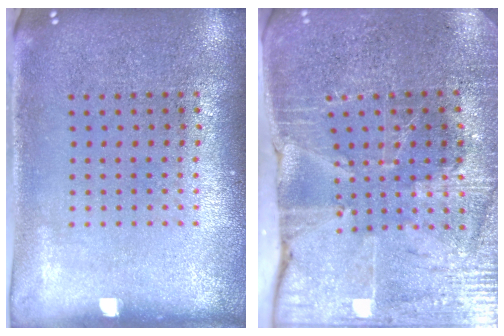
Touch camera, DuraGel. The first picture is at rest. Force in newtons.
{"total": 3.5, "press": 3.4, "slide": 0.7}